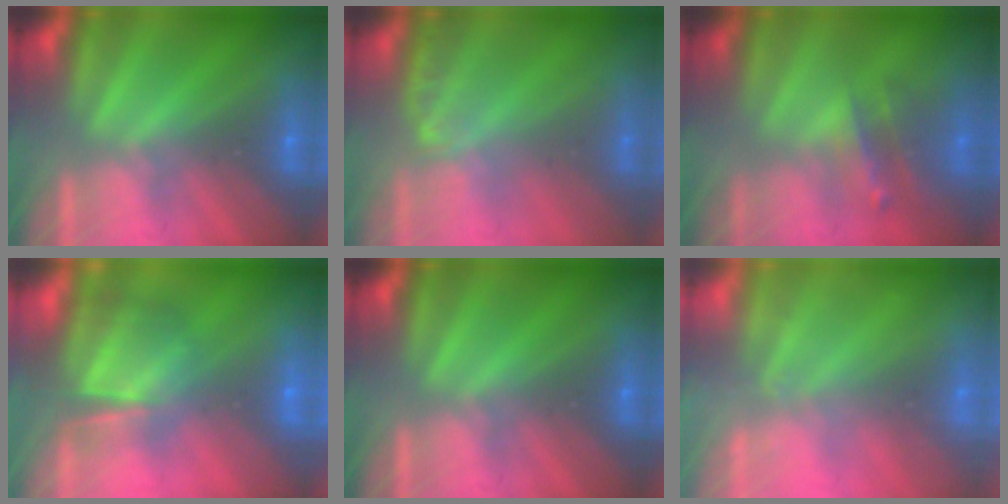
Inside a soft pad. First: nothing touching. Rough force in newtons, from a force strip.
{"total": 1.1}
{"total": 2.5}
{"total": 7.5}
{"total": 0.0}
{"total": 2.4}